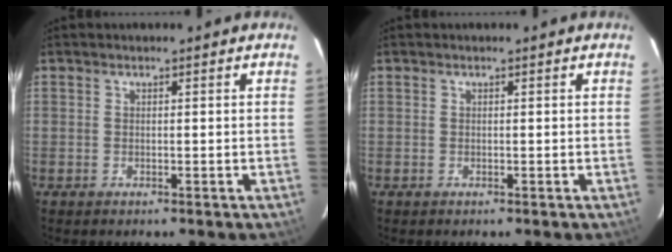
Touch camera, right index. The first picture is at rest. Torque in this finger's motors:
{"motor_torque": [0.06, 0.06, 0.00, 0.00]}